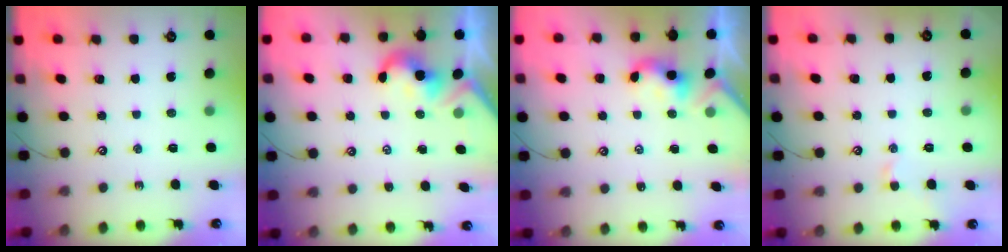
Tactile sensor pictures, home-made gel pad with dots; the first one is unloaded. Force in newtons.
{"total": 2.0, "press": 1.9, "slide": 0.5}
{"total": 2.2, "press": 2.2, "slide": 0.2}
{"total": 0.5, "press": 0.4, "slide": 0.4}